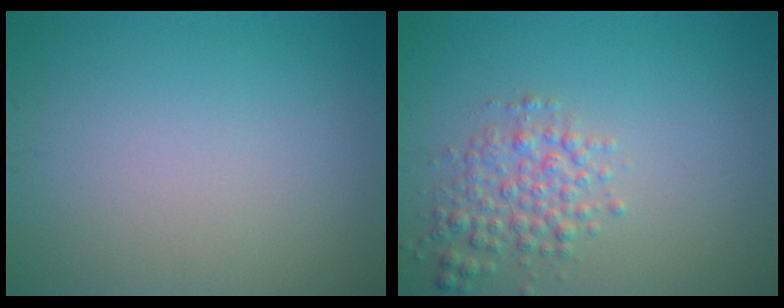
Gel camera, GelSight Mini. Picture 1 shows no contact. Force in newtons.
{"total": 3.0, "press": 3.0, "slide": 0.1}